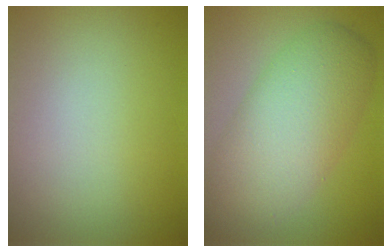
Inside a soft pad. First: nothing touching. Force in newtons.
{"total": 7.9, "press": 7.9, "slide": 0.1}